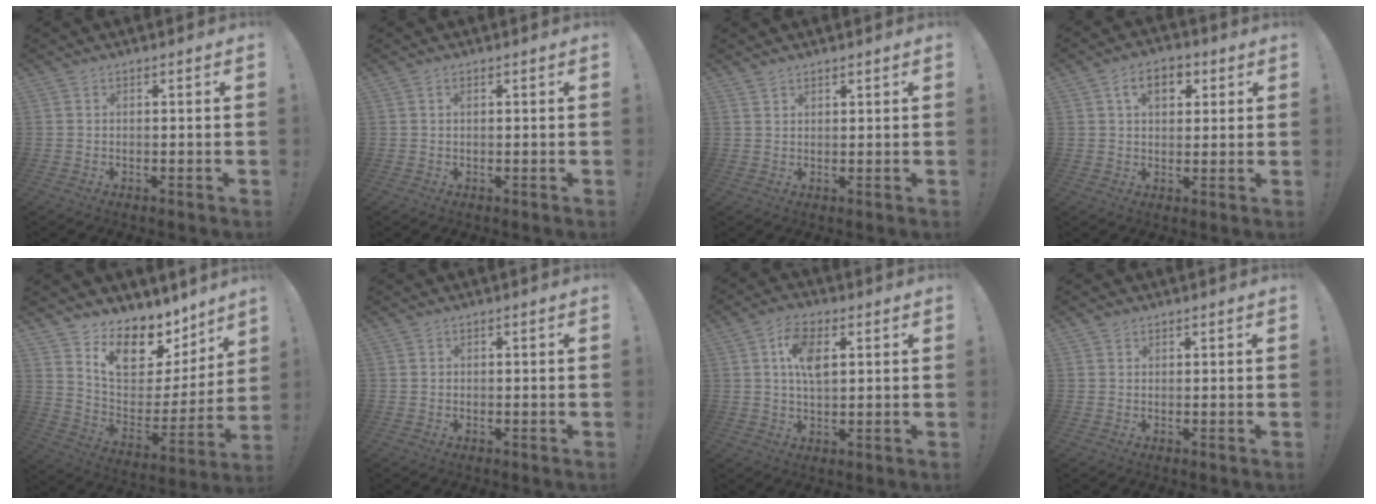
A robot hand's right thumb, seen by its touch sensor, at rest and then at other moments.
{"total": 0.8, "force": [0.3, 0.4, 0.6], "torque": [-0.006, -0.002, 0.004]}
{"total": 1.6, "force": [1.5, 0.5, 0.4], "torque": [-0.008, -0.006, 0.028]}
{"total": 8.1, "force": [3.1, 5.2, 5.4], "torque": [-0.082, 0.009, 0.054]}
{"total": 13.6, "force": [10.0, 7.2, 5.7], "torque": [-0.101, -0.084, 0.181]}
{"total": 0.7, "force": [0.0, 0.6, -0.3], "torque": [-0.001, 0.005, 0.002]}
{"total": 8.9, "force": [2.6, 4.9, 7.1], "torque": [-0.115, 0.002, 0.046]}
{"total": 1.1, "force": [0.8, 0.6, 0.3], "torque": [-0.006, 0.000, 0.015]}